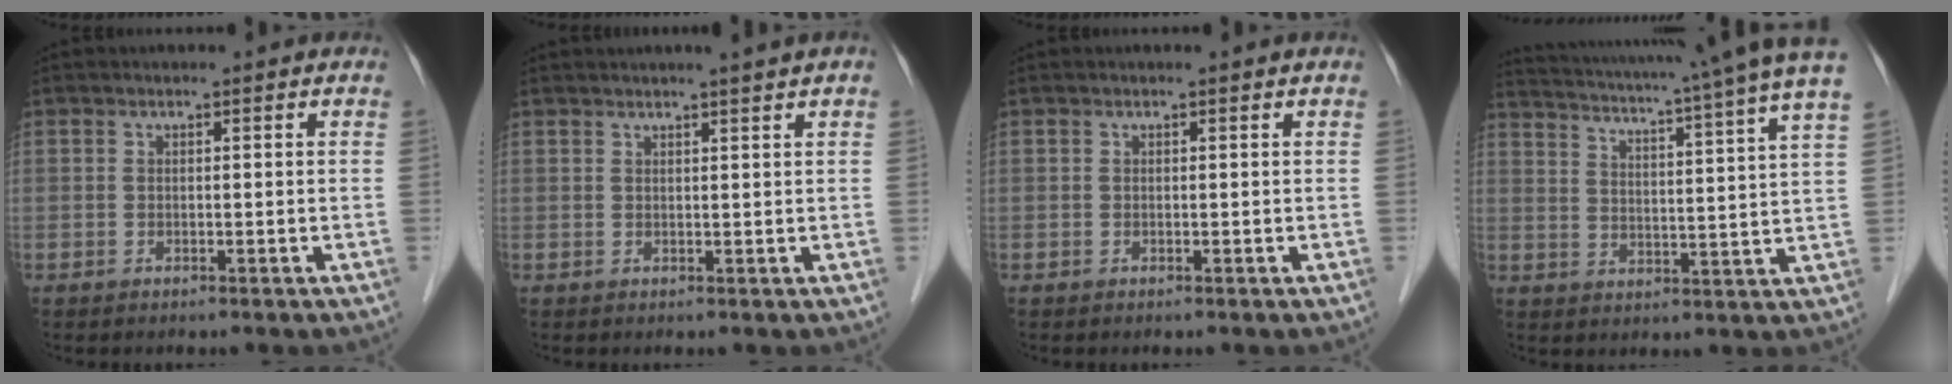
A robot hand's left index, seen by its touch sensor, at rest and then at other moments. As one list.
[{"total": 2.9, "force": [2.3, -0.6, 1.5], "torque": [-0.019, 0.009, 0.031]}, {"total": 0.0}, {"total": 20.5, "force": [17.4, -0.9, 10.7], "torque": [-0.182, -0.031, 0.217]}]